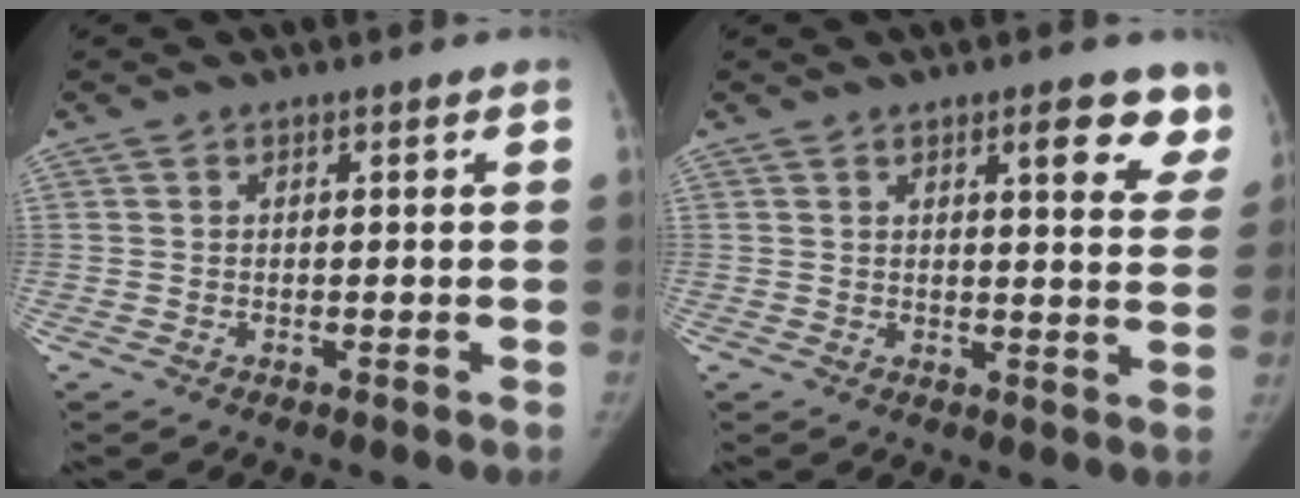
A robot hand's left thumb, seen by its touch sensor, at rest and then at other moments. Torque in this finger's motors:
{"motor_torque": [-0.22, 0.25, 0.60, -0.39, 0.00]}